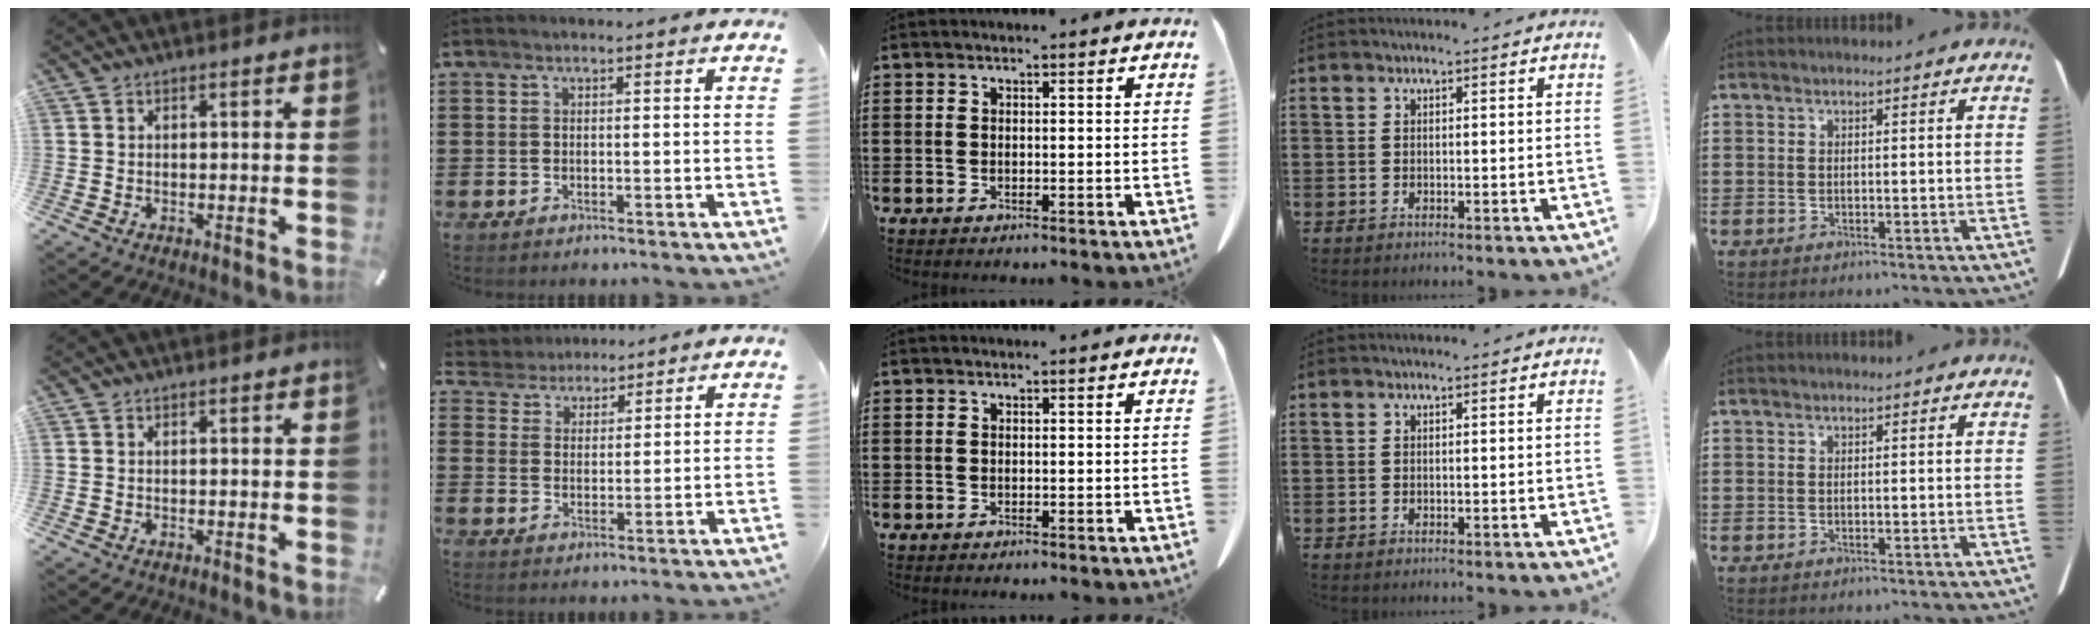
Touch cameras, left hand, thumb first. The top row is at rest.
{"index": {"total": 3.9, "force": [3.5, 1.6, -0.5], "torque": [-0.013, -0.009, 0.063]}}